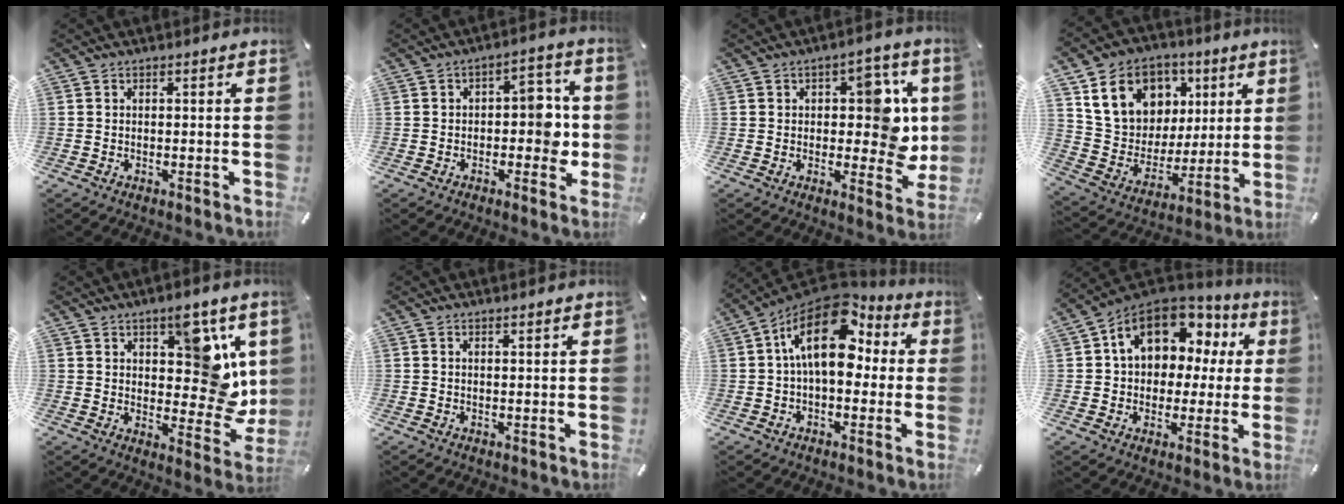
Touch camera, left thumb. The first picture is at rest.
{"total": 8.1, "force": [-0.8, 4.9, 6.4], "torque": [-0.073, 0.005, -0.020]}
{"total": 11.8, "force": [1.4, 7.2, 9.3], "torque": [-0.092, -0.008, 0.019]}
{"total": 17.2, "force": [7.7, 14.0, 6.5], "torque": [-0.116, -0.026, 0.152]}
{"total": 13.7, "force": [4.9, 8.1, 9.9], "torque": [-0.089, -0.042, 0.085]}
{"total": 0.9, "force": [0.9, -0.1, 0.4], "torque": [-0.006, -0.003, 0.016]}
{"total": 17.7, "force": [4.2, 10.1, 13.9], "torque": [-0.242, -0.021, 0.068]}
{"total": 14.3, "force": [5.4, 10.5, 8.1], "torque": [-0.140, -0.018, 0.101]}